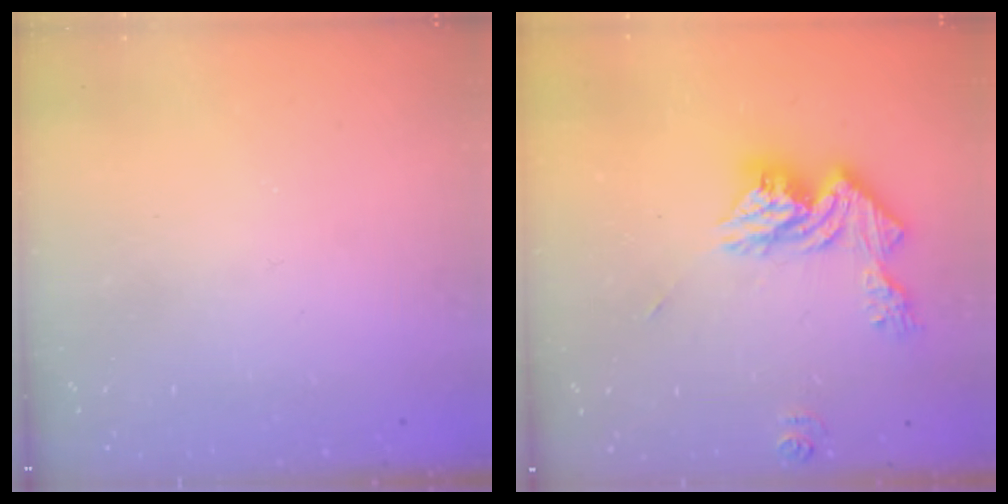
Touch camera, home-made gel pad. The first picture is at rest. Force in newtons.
{"total": 14.7, "press": 14.7, "slide": 1.2}